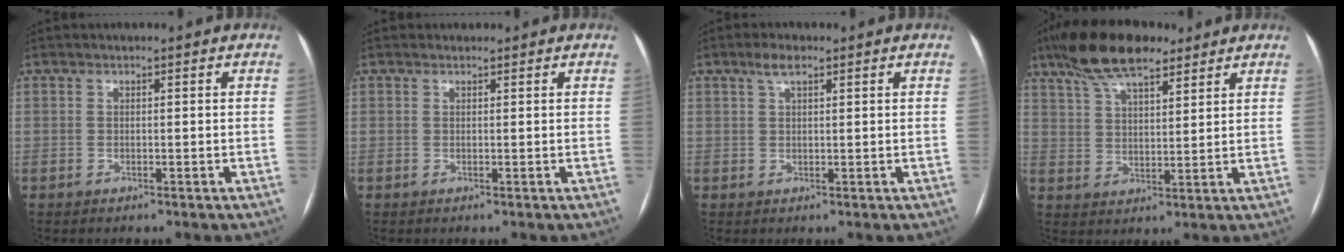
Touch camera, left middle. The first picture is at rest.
{"total": 0.6, "force": [0.5, 0.3, -0.1], "torque": [-0.007, 0.005, 0.008]}
{"total": 2.4, "force": [1.6, 0.7, 1.7], "torque": [-0.038, 0.008, 0.032]}
{"total": 11.9, "force": [8.8, 3.6, 7.1], "torque": [-0.140, 0.025, 0.158]}